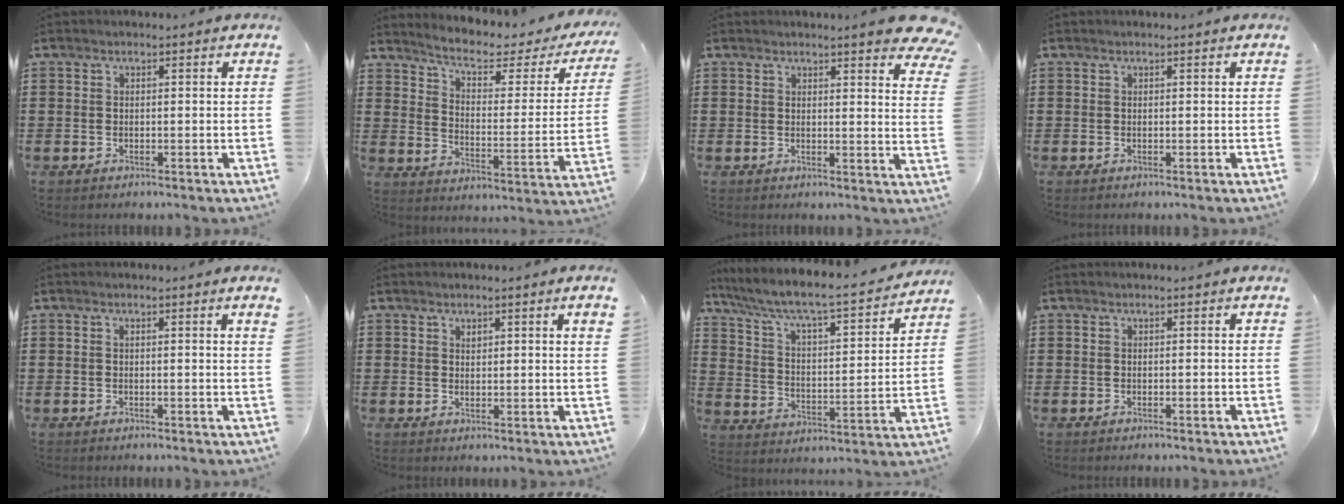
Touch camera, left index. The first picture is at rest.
{"total": 4.7, "force": [3.2, 1.3, 3.2], "torque": [-0.070, -0.023, 0.043]}
{"total": 4.7, "force": [4.1, -0.1, 2.1], "torque": [-0.040, -0.016, 0.073]}
{"total": 0.0}
{"total": 0.9, "force": [0.4, -0.3, 0.7], "torque": [-0.014, -0.003, 0.008]}
{"total": 1.5, "force": [1.2, 0.2, 1.0], "torque": [-0.013, -0.002, 0.019]}
{"total": 5.8, "force": [4.8, 0.6, 3.1], "torque": [-0.084, -0.040, 0.071]}
{"total": 0.0}